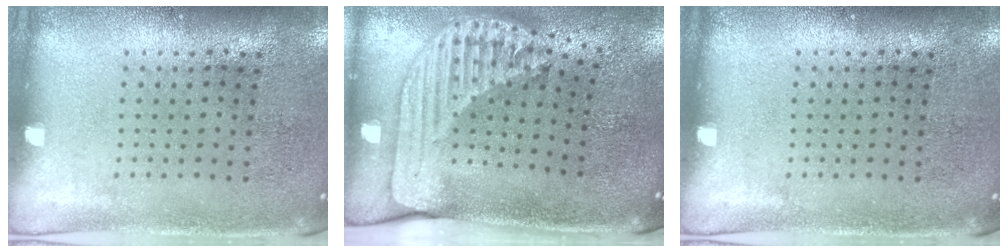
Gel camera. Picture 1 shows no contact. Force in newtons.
{"total": 2.6, "press": 1.8, "slide": 1.8}
{"total": 0.0}